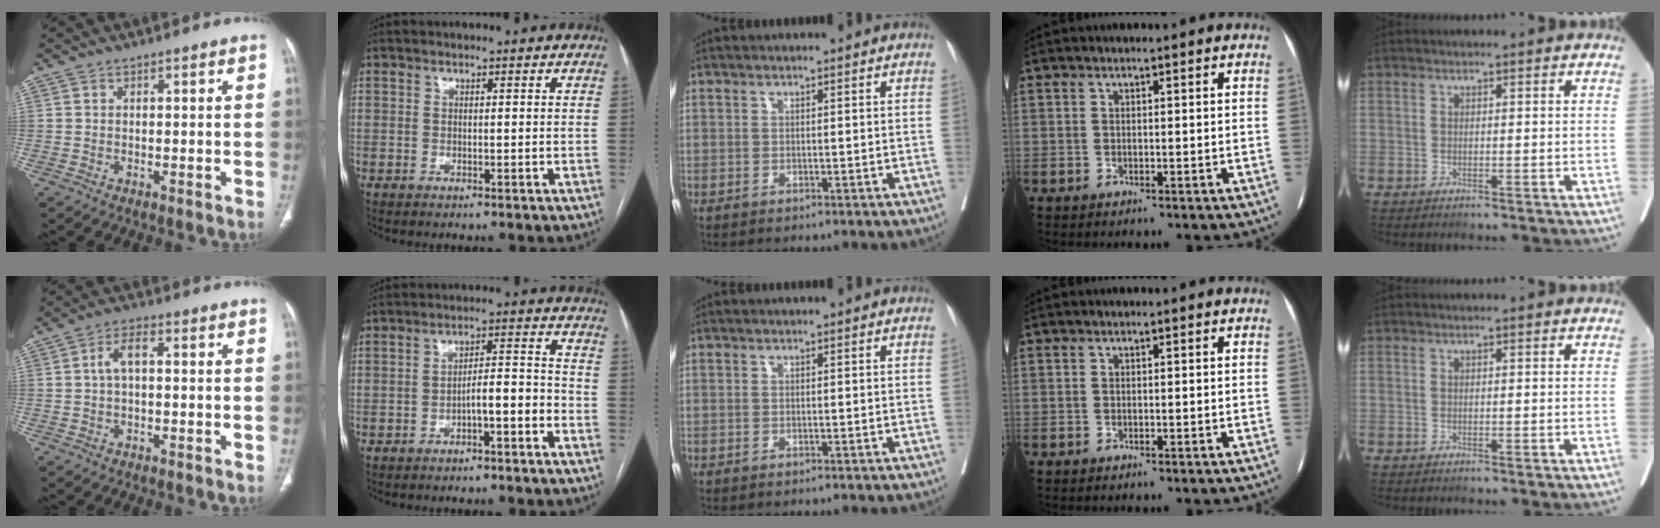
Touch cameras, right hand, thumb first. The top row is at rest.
{"thumb": {"total": 4.0, "force": [0.2, 1.9, 3.5], "torque": [-0.068, 0.015, -0.001]}, "index": {"total": 5.3, "force": [-2.7, 0.8, 4.4], "torque": [-0.067, 0.025, -0.040]}}